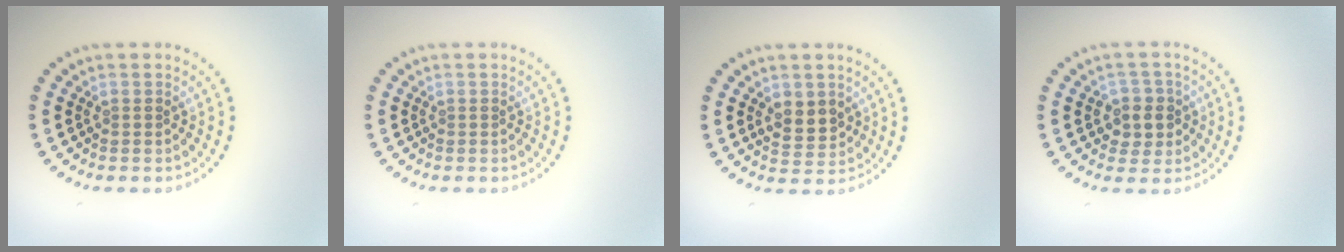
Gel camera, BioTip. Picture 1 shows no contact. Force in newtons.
{"total": 0.0}
{"total": 2.6, "press": 2.5, "slide": 0.7}
{"total": 2.6, "press": 2.5, "slide": 0.9}